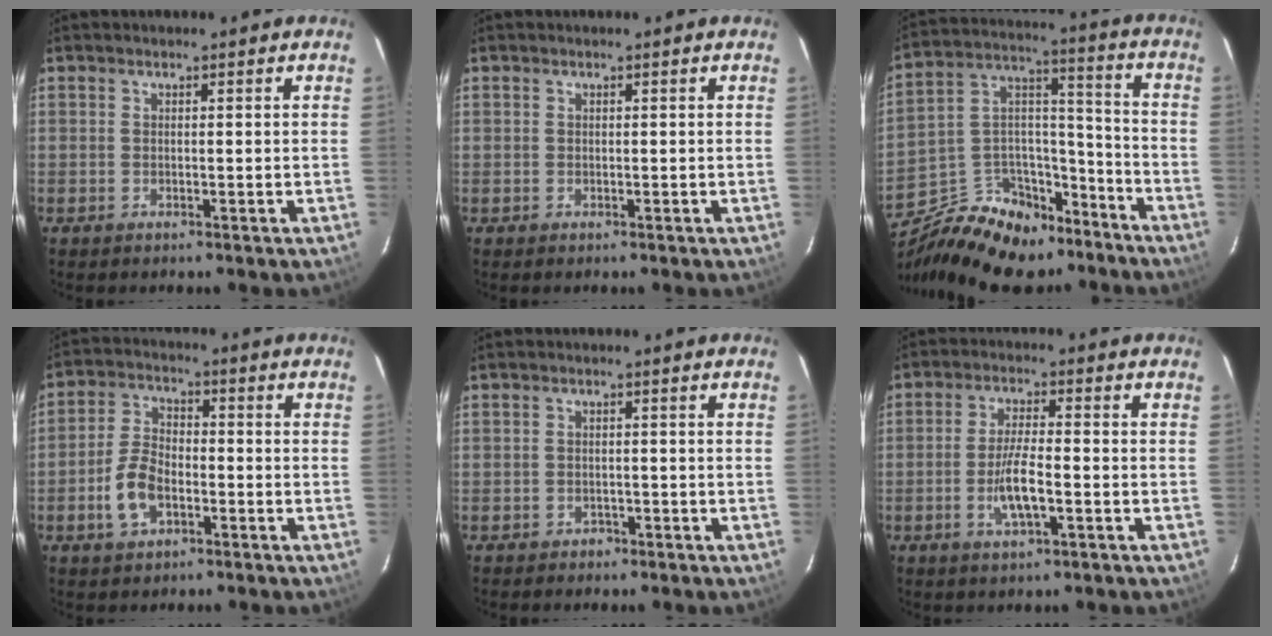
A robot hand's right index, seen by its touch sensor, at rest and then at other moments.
{"total": 0.9, "force": [-0.2, 0.9, -0.1], "torque": [0.001, 0.002, -0.002]}
{"total": 22.4, "force": [-15.5, 12.9, 9.8], "torque": [-0.214, 0.060, -0.228]}
{"total": 7.7, "force": [-3.2, 4.4, 5.4], "torque": [-0.116, 0.010, -0.057]}
{"total": 2.1, "force": [-1.4, 1.6, 0.3], "torque": [-0.009, 0.004, -0.019]}
{"total": 6.8, "force": [-2.4, 1.6, 6.2], "torque": [-0.123, -0.001, -0.043]}